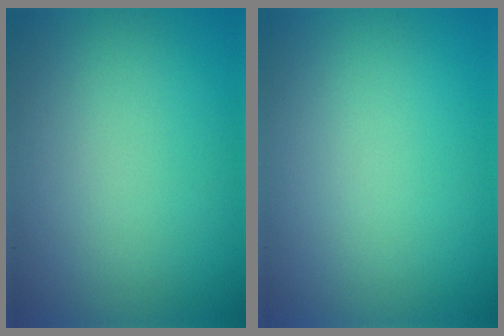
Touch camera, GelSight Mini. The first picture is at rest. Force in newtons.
{"total": 0.0}